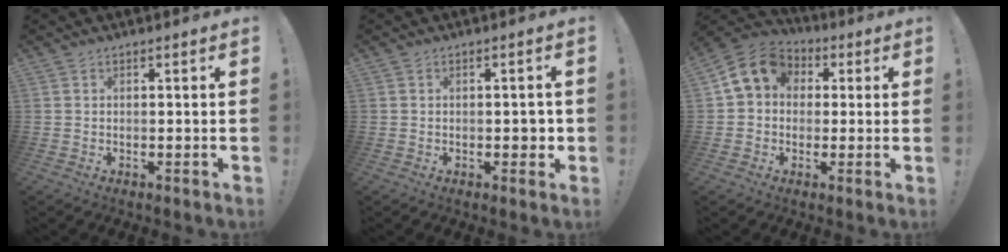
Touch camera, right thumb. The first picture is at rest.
{"total": 2.7, "force": [-0.5, 1.7, 2.0], "torque": [-0.025, 0.006, -0.010]}
{"total": 11.1, "force": [2.9, 9.1, 5.6], "torque": [-0.085, 0.005, 0.061]}